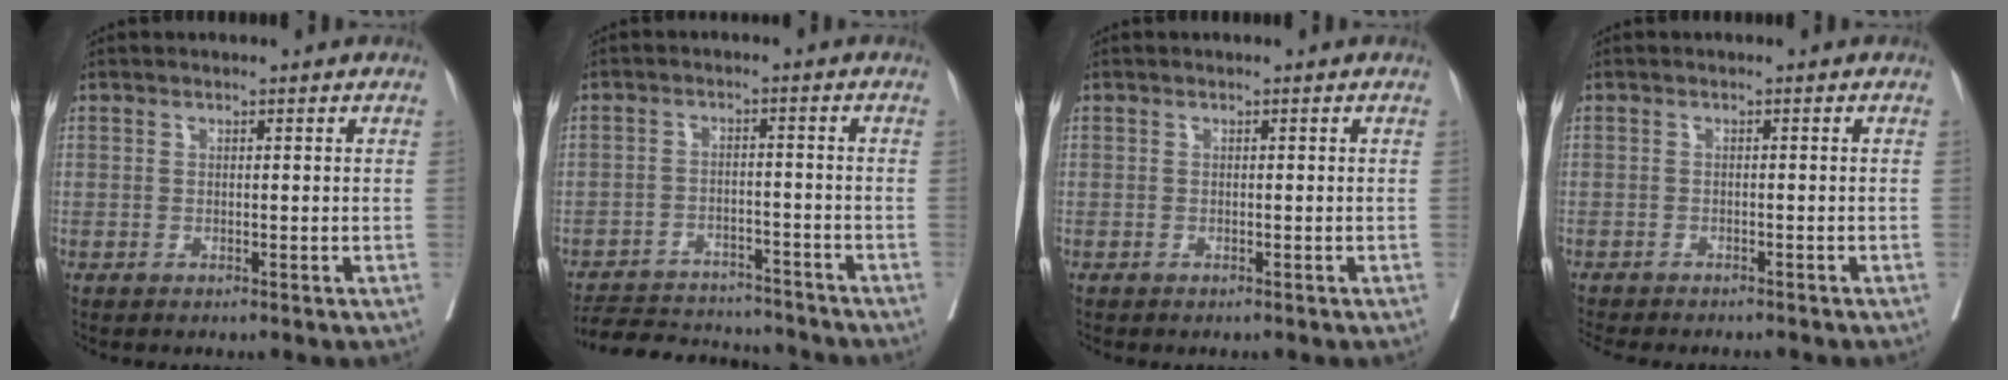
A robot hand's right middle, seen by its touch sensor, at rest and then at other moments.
{"total": 13.4, "force": [-12.6, 3.5, 2.9], "torque": [-0.049, 0.008, -0.178]}
{"total": 0.6, "force": [-0.5, 0.1, 0.2], "torque": [-0.004, -0.002, -0.011]}
{"total": 9.3, "force": [-8.4, 2.0, 3.6], "torque": [-0.054, -0.010, -0.110]}